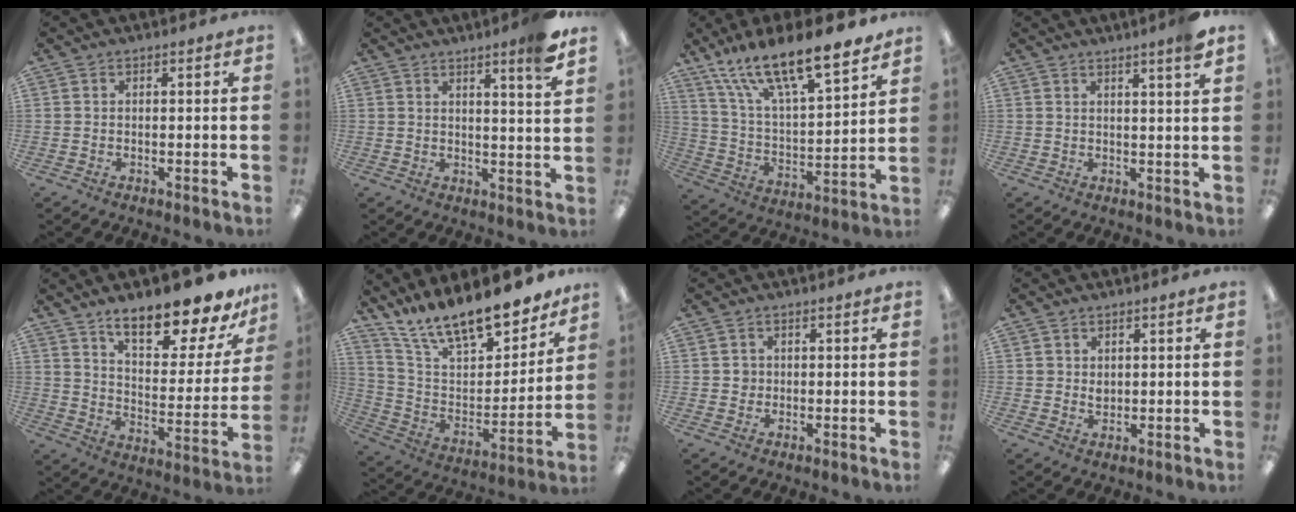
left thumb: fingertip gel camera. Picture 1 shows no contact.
{"total": 6.5, "force": [4.8, -0.2, 4.3], "torque": [-0.064, -0.029, 0.075]}
{"total": 19.3, "force": [15.6, 5.3, 10.2], "torque": [-0.186, -0.099, 0.270]}
{"total": 3.9, "force": [2.9, -0.6, 2.5], "torque": [-0.038, -0.018, 0.045]}
{"total": 17.6, "force": [14.4, 4.8, 8.9], "torque": [-0.136, -0.099, 0.242]}
{"total": 18.3, "force": [15.7, 5.0, 7.9], "torque": [-0.154, -0.112, 0.275]}
{"total": 1.9, "force": [0.2, 1.8, 0.3], "torque": [0.000, 0.005, -0.002]}
{"total": 2.0, "force": [0.9, 1.7, 0.5], "torque": [-0.005, 0.000, 0.015]}